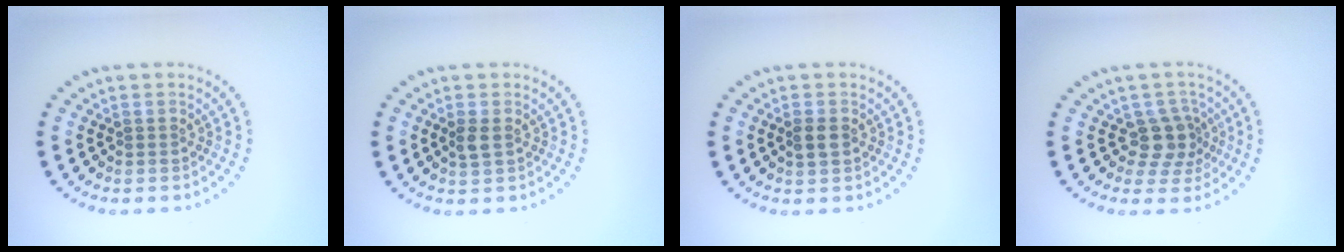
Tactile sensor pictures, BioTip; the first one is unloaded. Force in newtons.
{"total": 1.2, "press": 1.2, "slide": 0.2}
{"total": 1.5, "press": 1.5, "slide": 0.1}
{"total": 2.9, "press": 2.2, "slide": 1.8}